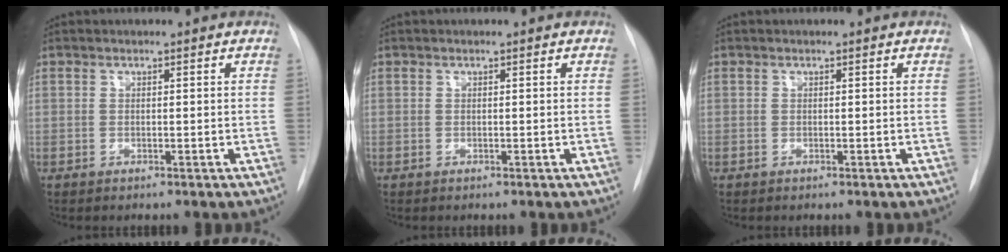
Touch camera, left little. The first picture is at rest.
{"total": 0.0}
{"total": 0.0}